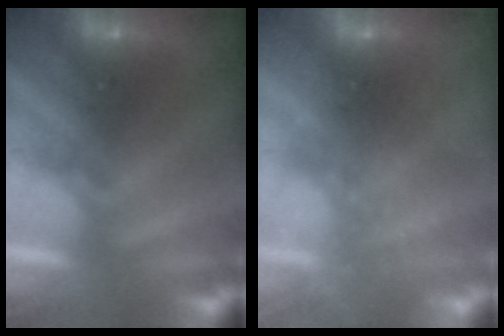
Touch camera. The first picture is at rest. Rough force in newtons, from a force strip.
{"total": 2.3}